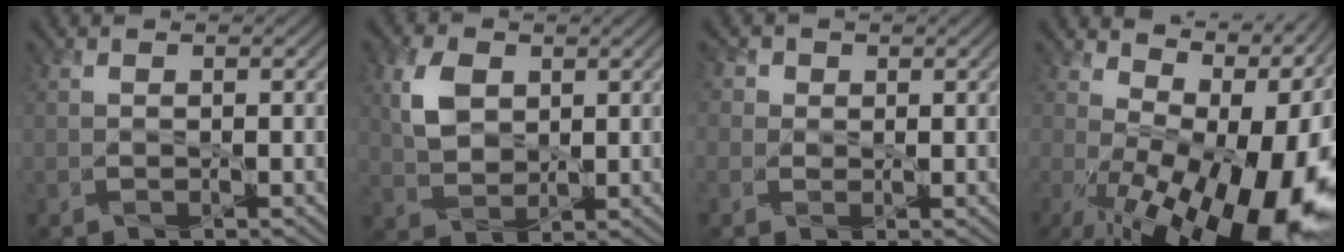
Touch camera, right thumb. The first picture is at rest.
{"total": 5.7, "force": [1.9, 3.7, 3.8], "torque": [-0.090, 0.008, 0.038]}
{"total": 3.2, "force": [1.4, 2.7, 0.9], "torque": [-0.030, 0.001, 0.012]}
{"total": 17.2, "force": [-0.6, 8.5, 14.9], "torque": [-0.180, -0.015, 0.024]}